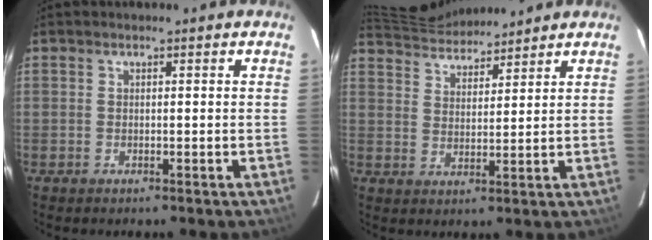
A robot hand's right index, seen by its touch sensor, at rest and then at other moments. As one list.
[{"total": 11.4, "force": [11.0, 1.6, 2.5], "torque": [-0.050, 0.022, 0.177]}]